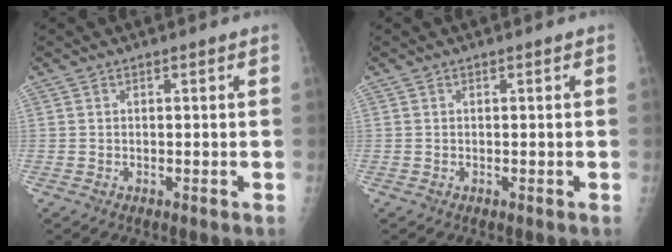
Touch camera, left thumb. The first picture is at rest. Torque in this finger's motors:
{"motor_torque": [0.00, 0.01, 0.00, -0.01, 0.00]}